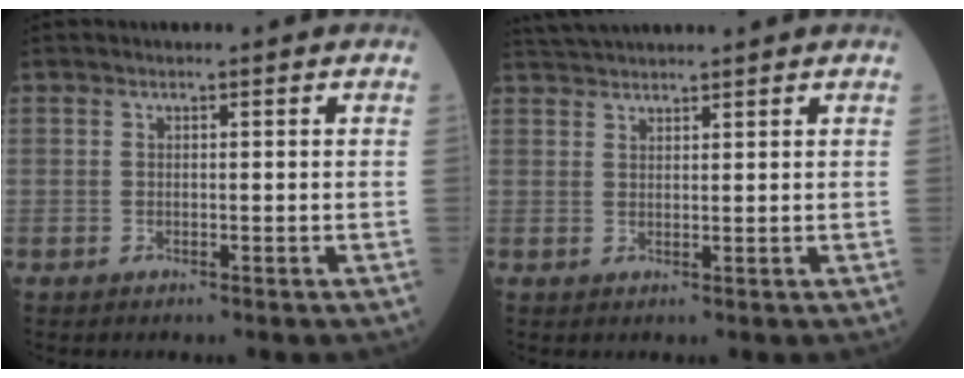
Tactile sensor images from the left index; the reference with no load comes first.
{"total": 3.9, "force": [3.7, -0.2, 1.1], "torque": [-0.025, 0.032, 0.073]}